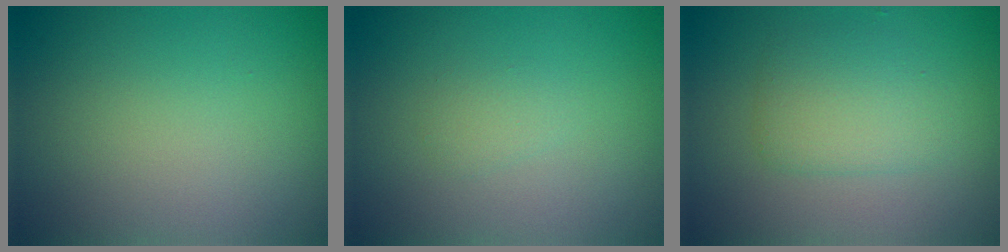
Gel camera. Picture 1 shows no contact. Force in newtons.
{"total": 0.9, "press": 0.9, "slide": 0.0}
{"total": 2.9, "press": 2.9, "slide": 0.2}